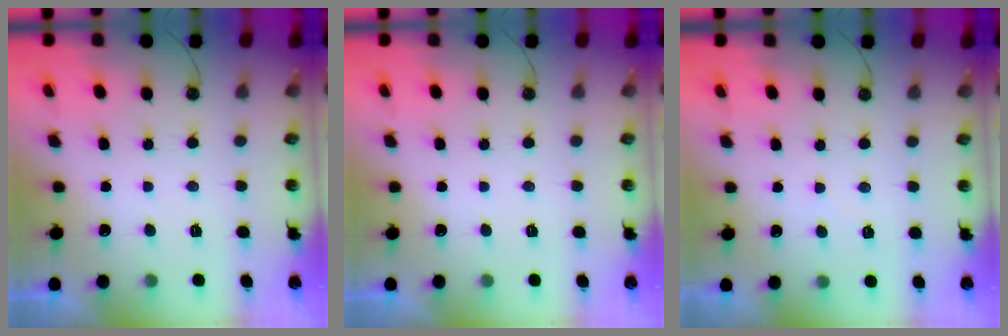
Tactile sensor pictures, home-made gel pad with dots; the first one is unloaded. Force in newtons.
{"total": 0.0}
{"total": 2.0, "press": 2.0, "slide": 0.3}